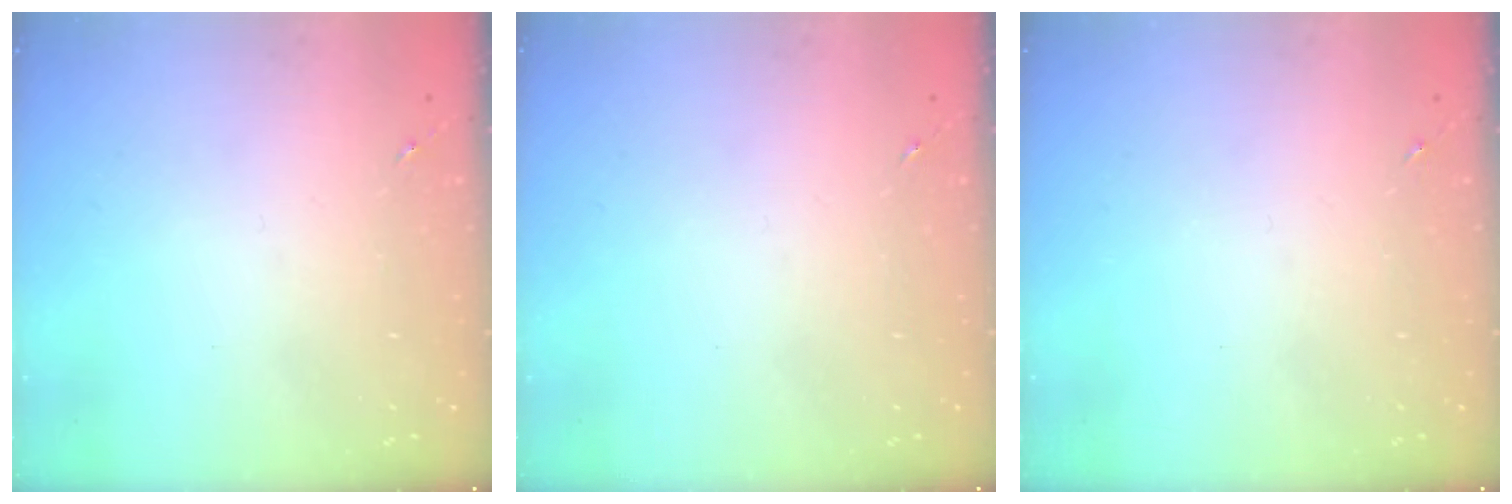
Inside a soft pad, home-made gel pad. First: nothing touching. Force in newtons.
{"total": 0.0}
{"total": 0.0}